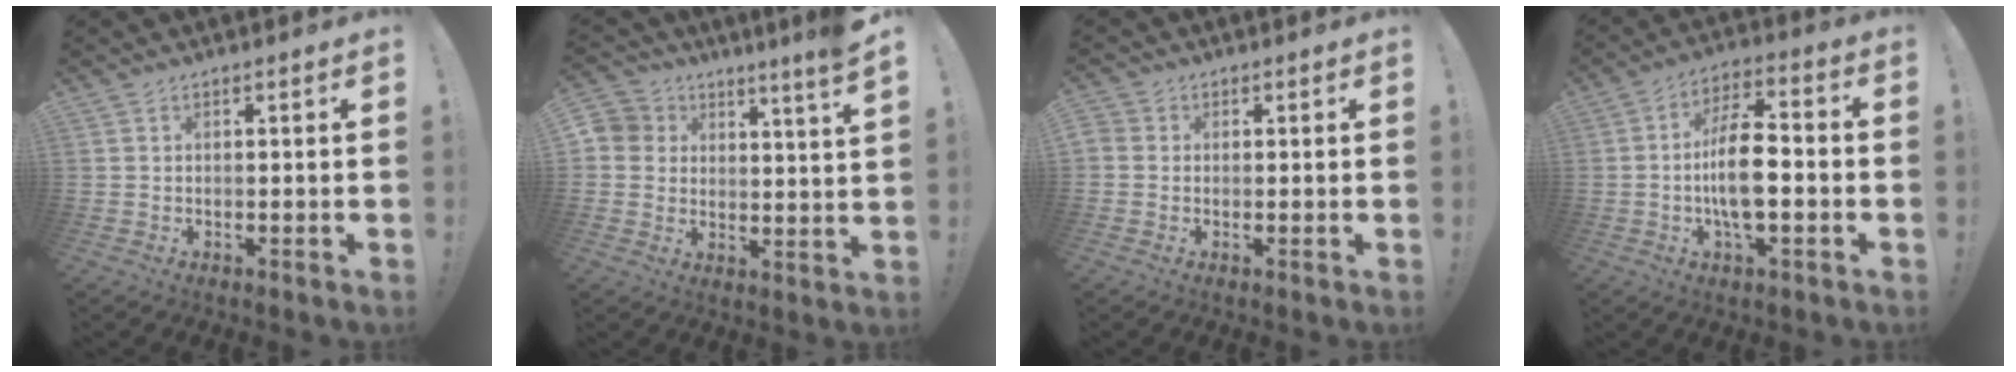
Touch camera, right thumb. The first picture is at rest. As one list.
[{"total": 6.8, "force": [5.2, 2.9, 3.3], "torque": [-0.059, -0.038, 0.096]}, {"total": 2.2, "force": [0.0, 2.0, 0.9], "torque": [-0.018, 0.005, 0.002]}, {"total": 13.3, "force": [-2.4, 5.6, 11.8], "torque": [-0.216, 0.009, -0.049]}]